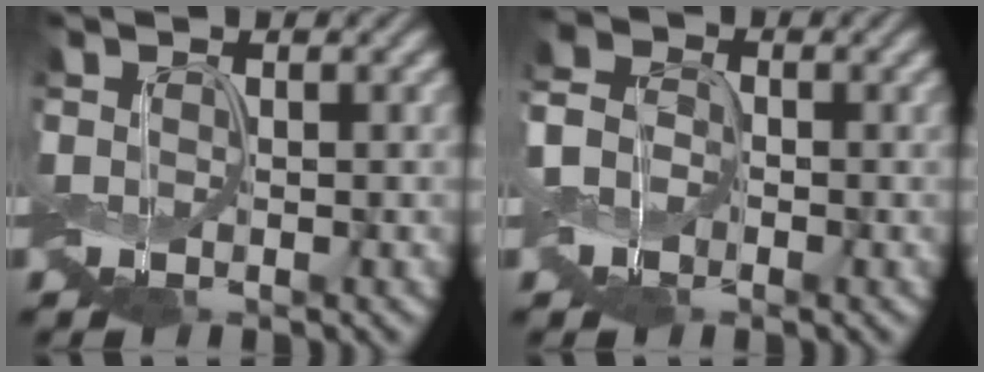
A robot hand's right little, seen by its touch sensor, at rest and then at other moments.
{"total": 3.8, "force": [-1.3, 3.0, 1.9], "torque": [-0.054, 0.004, -0.033]}